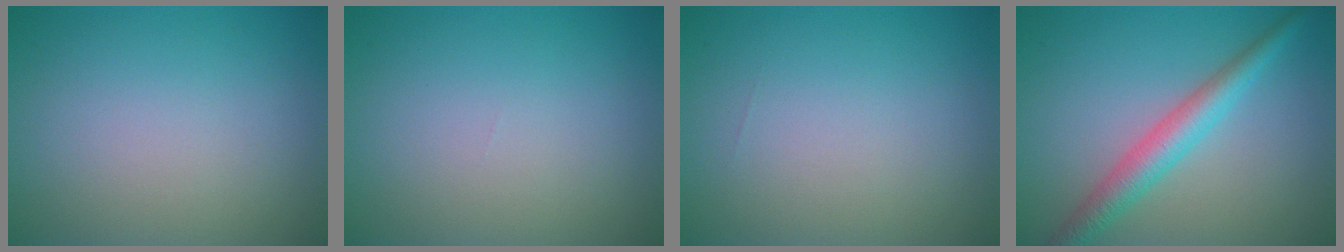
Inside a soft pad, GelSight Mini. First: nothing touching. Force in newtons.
{"total": 0.0}
{"total": 0.0}
{"total": 3.9, "press": 3.9, "slide": 0.1}